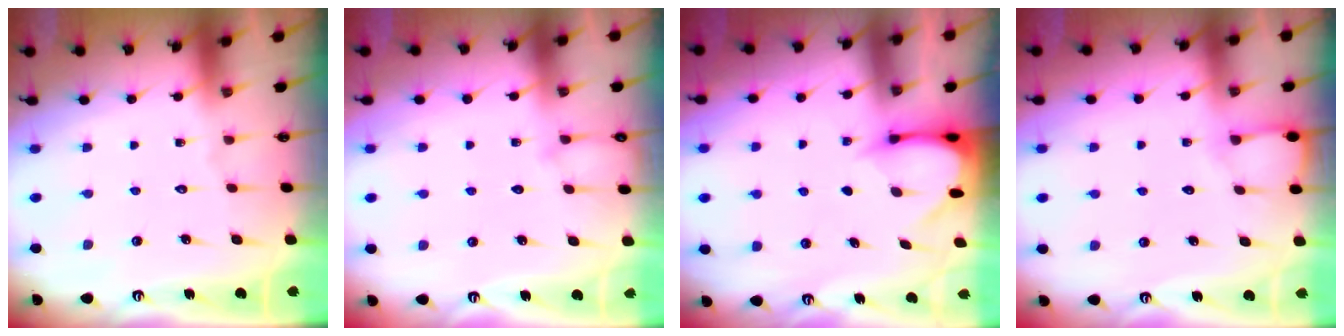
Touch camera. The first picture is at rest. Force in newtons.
{"total": 3.3, "press": 3.3, "slide": 0.3}
{"total": 3.4, "press": 3.4, "slide": 0.3}
{"total": 3.5, "press": 3.5, "slide": 0.5}